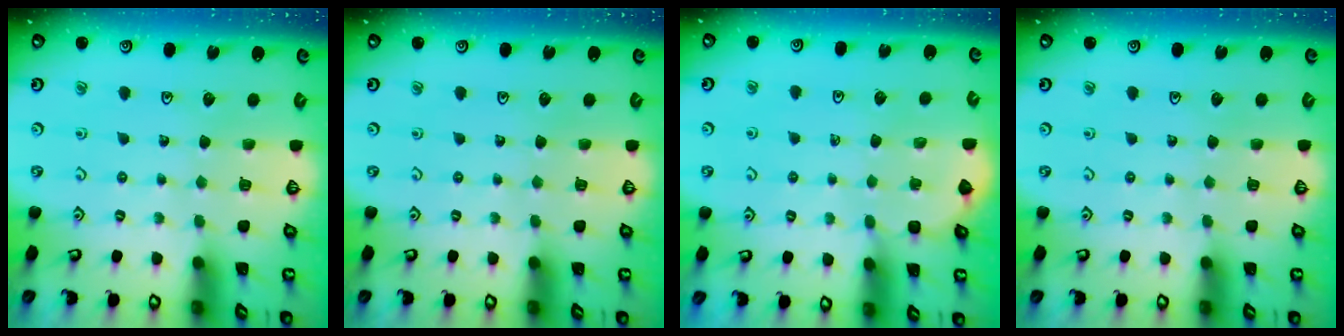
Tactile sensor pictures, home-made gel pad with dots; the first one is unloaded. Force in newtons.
{"total": 0.0}
{"total": 2.3, "press": 2.3, "slide": 0.2}
{"total": 0.0}